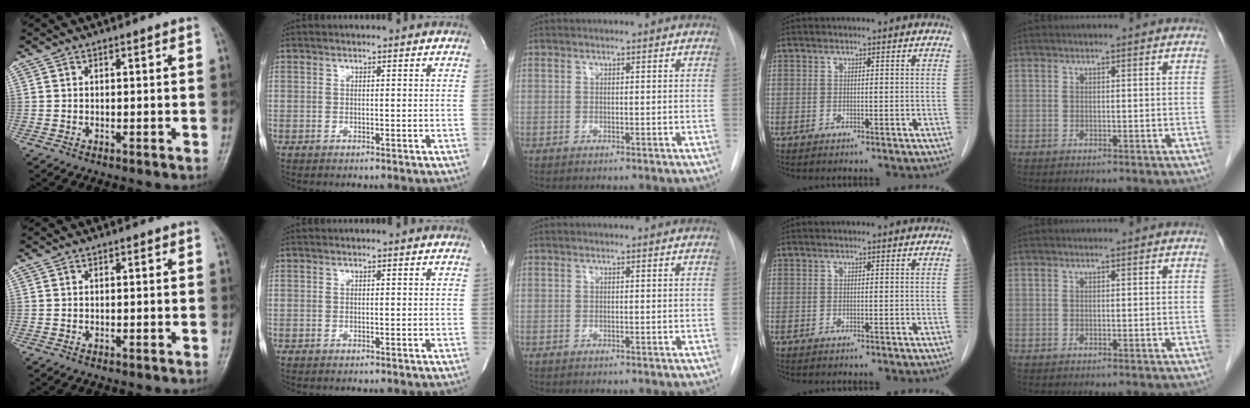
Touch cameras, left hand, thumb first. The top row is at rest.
{}